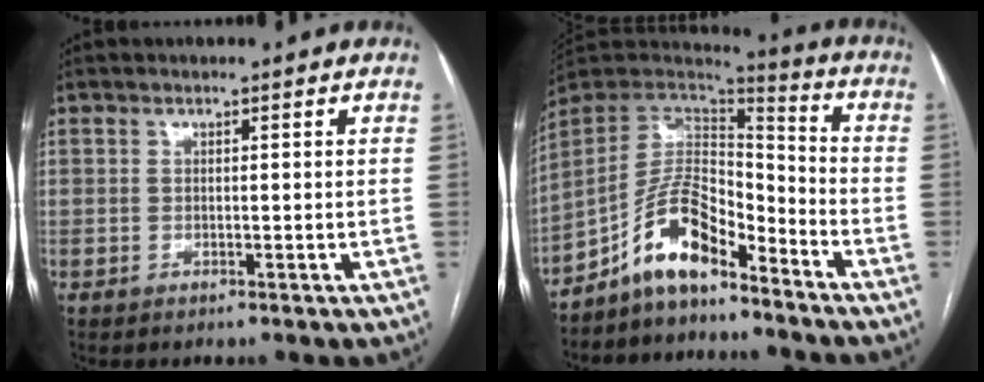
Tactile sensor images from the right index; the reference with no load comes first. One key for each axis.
{"total": 11.1, "fx": -7.7, "fy": 4.1, "fz": 6.9, "tx": -0.131, "ty": 0.033, "tz": -0.142}